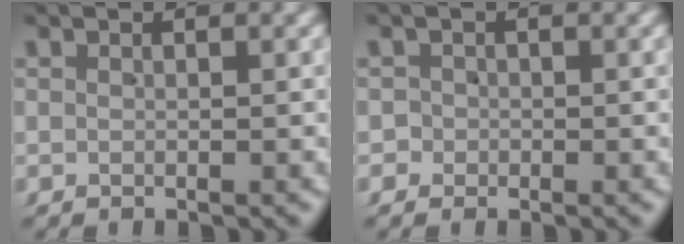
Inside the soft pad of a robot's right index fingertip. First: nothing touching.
{"total": 1.7, "force": [-0.6, 1.6, -0.2], "torque": [-0.001, -0.002, -0.013]}